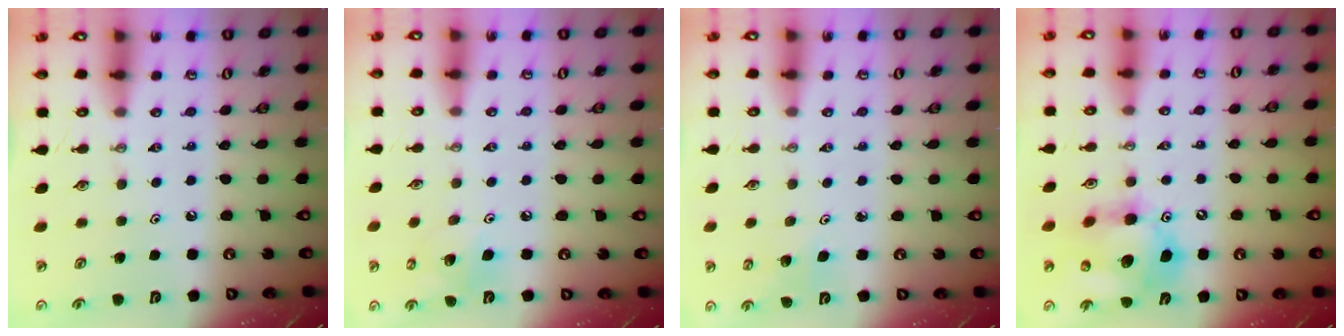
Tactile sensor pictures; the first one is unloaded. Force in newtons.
{"total": 7.9, "press": 7.8, "slide": 1.4}
{"total": 3.0, "press": 2.9, "slide": 0.9}
{"total": 14.7, "press": 14.5, "slide": 2.4}